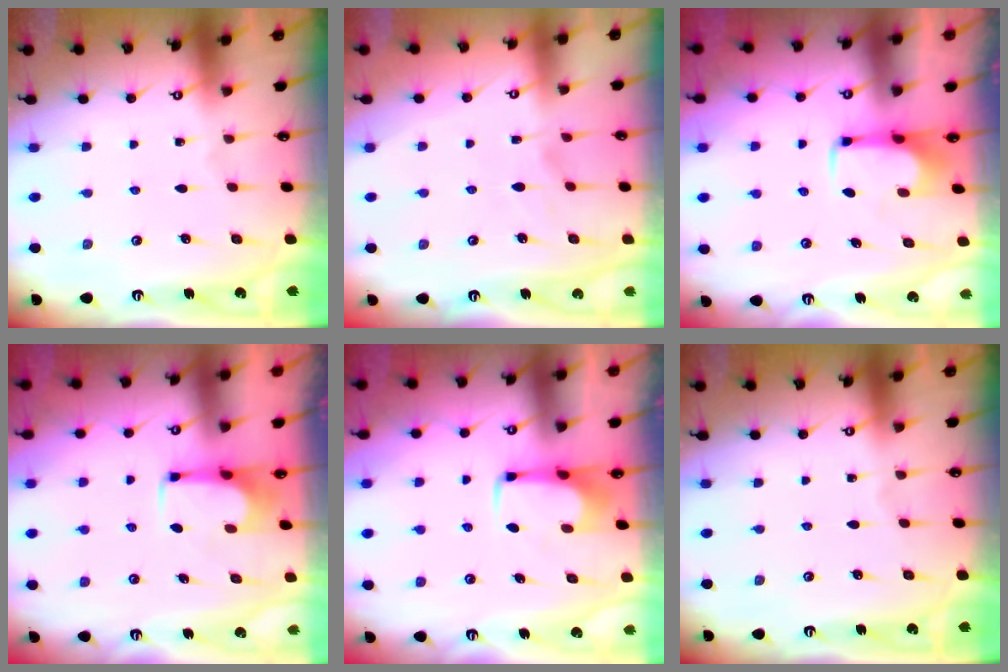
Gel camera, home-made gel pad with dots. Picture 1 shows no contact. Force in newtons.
{"total": 1.8, "press": 1.4, "slide": 1.1}
{"total": 2.0, "press": 1.9, "slide": 0.4}
{"total": 0.0}
{"total": 1.6, "press": 1.5, "slide": 0.5}
{"total": 0.0}